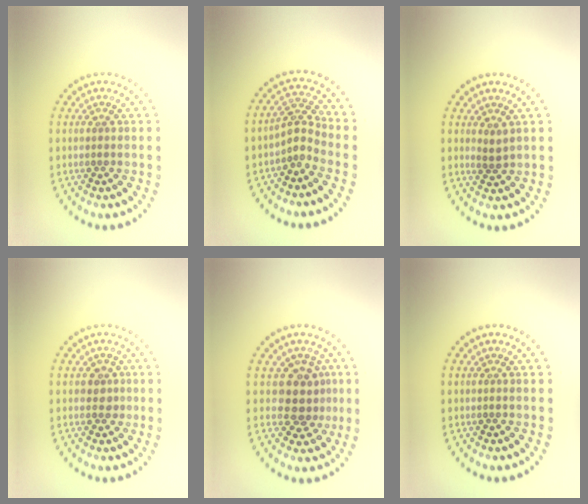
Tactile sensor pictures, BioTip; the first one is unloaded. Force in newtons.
{"total": 2.3, "press": 1.6, "slide": 1.7}
{"total": 1.0, "press": 0.8, "slide": 0.5}
{"total": 1.5, "press": 1.4, "slide": 0.6}
{"total": 3.4, "press": 2.8, "slide": 1.8}
{"total": 0.0}